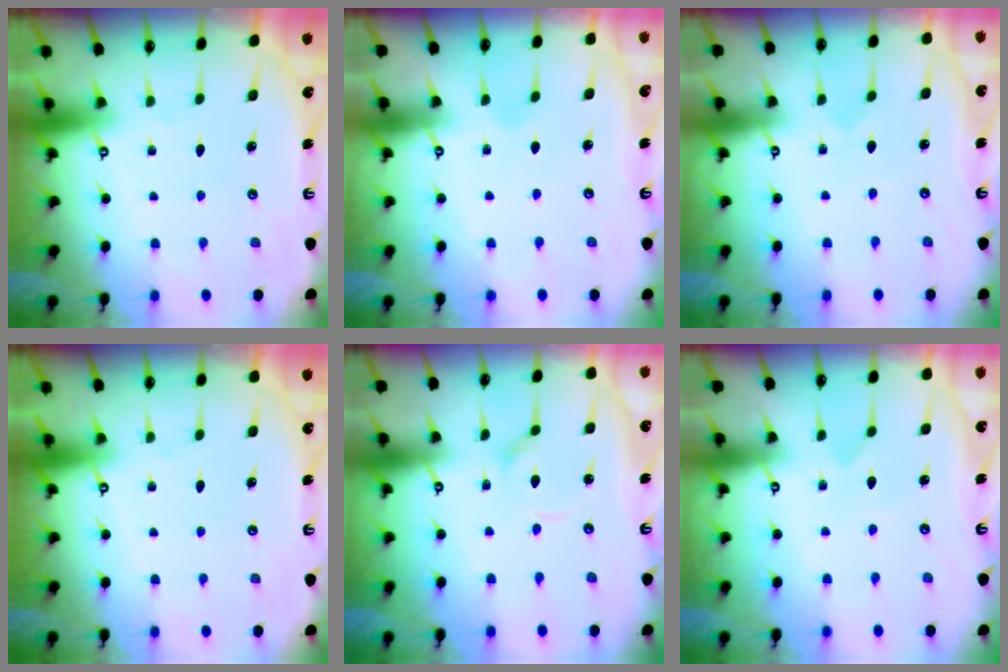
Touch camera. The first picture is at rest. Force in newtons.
{"total": 1.2, "press": 1.2, "slide": 0.1}
{"total": 2.3, "press": 2.3, "slide": 0.2}
{"total": 0.0}
{"total": 2.0, "press": 2.0, "slide": 0.1}
{"total": 2.2, "press": 2.2, "slide": 0.1}